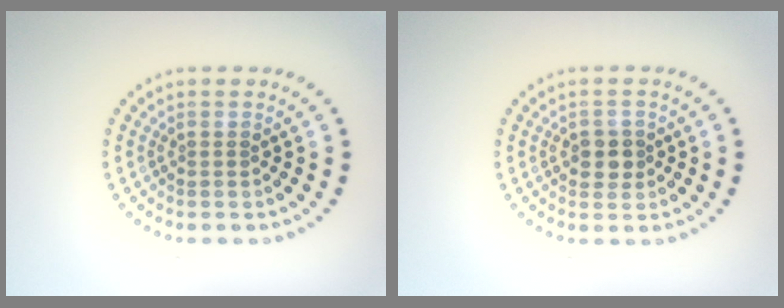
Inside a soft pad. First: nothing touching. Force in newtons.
{"total": 2.0, "press": 2.0, "slide": 0.6}